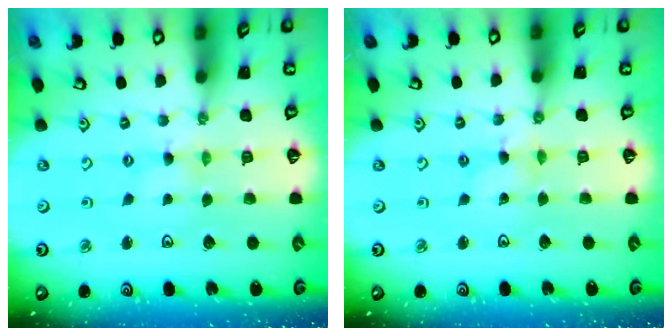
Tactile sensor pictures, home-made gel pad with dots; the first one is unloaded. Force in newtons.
{"total": 1.1, "press": 1.1, "slide": 0.1}